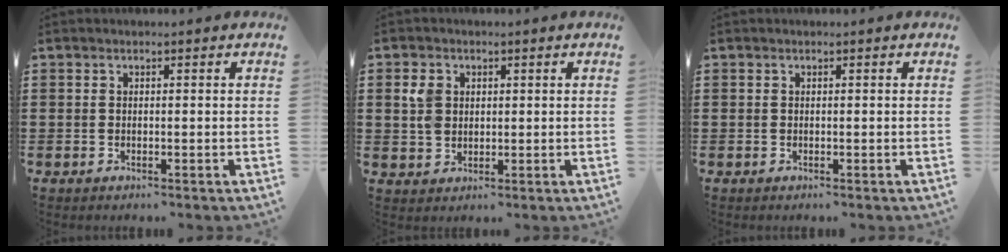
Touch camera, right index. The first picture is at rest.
{"total": 3.4, "force": [0.9, 2.8, 1.7], "torque": [-0.042, 0.013, 0.016]}
{"total": 0.0}